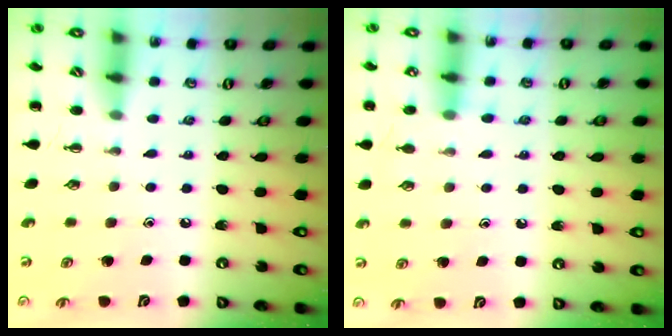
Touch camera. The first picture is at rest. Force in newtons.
{"total": 8.2, "press": 7.8, "slide": 2.5}